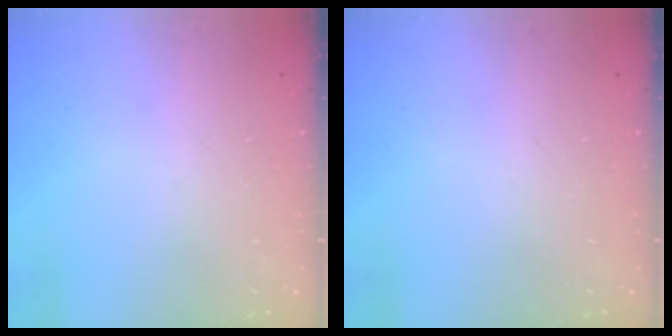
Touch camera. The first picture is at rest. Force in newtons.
{"total": 0.0}